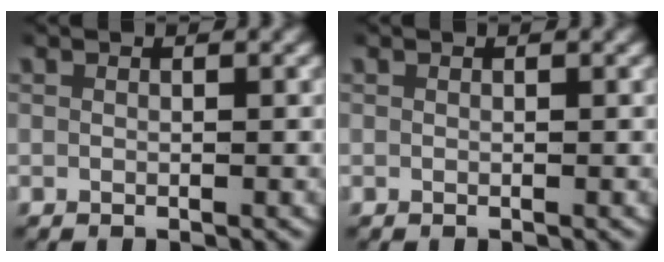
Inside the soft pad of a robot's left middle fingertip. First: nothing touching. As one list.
[{"total": 0.0}]